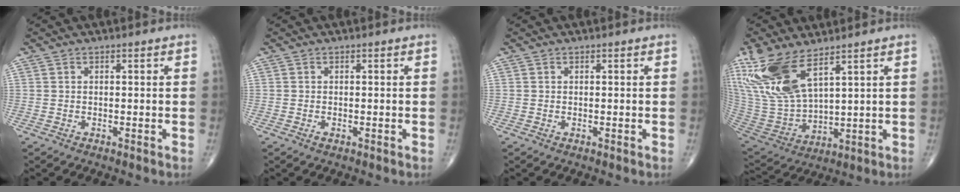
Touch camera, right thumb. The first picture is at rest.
{"total": 0.7, "force": [-0.3, 0.3, 0.5], "torque": [-0.010, -0.003, -0.006]}
{"total": 0.0}
{"total": 17.1, "force": [10.0, 6.7, 12.1], "torque": [-0.260, -0.046, 0.216]}